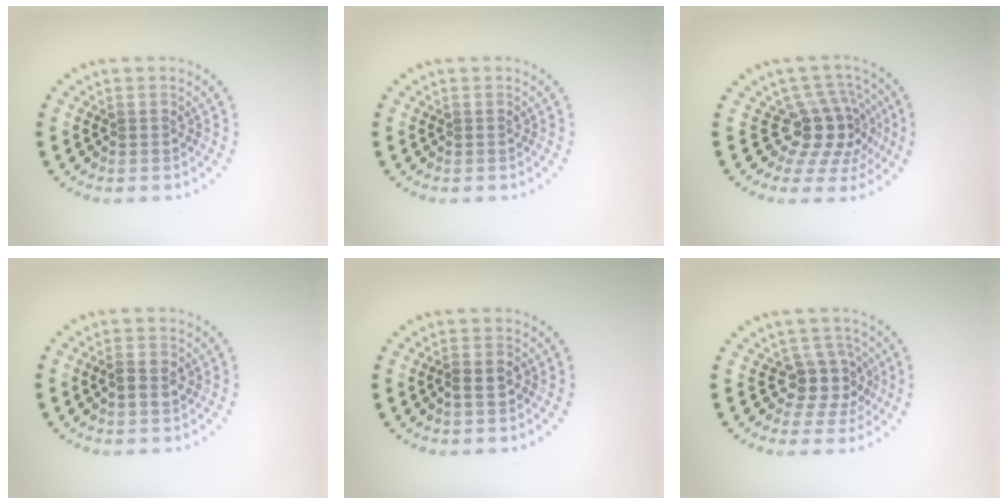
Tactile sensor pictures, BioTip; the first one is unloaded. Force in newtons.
{"total": 0.0}
{"total": 4.5, "press": 3.4, "slide": 3.0}
{"total": 1.8, "press": 1.8, "slide": 0.1}
{"total": 1.1, "press": 1.0, "slide": 0.4}
{"total": 3.3, "press": 2.5, "slide": 2.1}